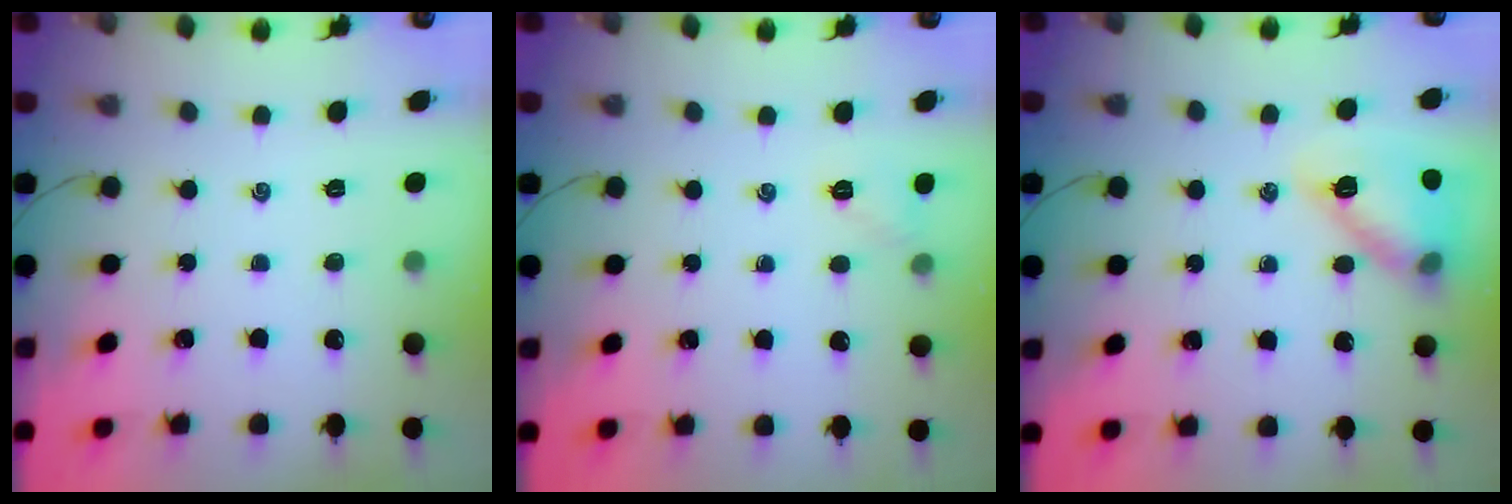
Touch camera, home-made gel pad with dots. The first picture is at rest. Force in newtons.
{"total": 4.6, "press": 4.4, "slide": 1.1}
{"total": 13.4, "press": 13.3, "slide": 1.8}